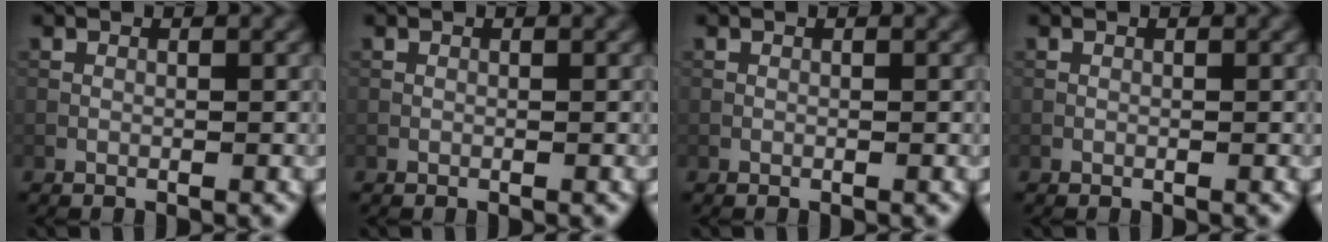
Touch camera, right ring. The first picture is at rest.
{"total": 0.0}
{"total": 0.0}
{"total": 0.0}